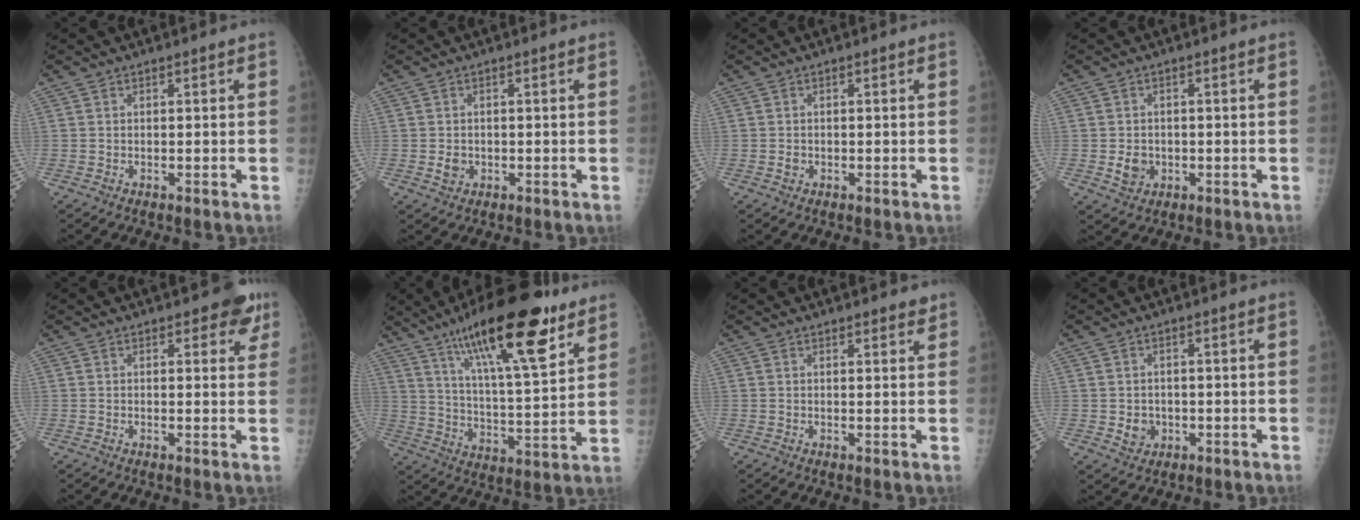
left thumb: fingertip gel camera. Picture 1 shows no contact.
{"total": 2.4, "force": [-0.5, 2.1, 1.2], "torque": [-0.011, 0.002, -0.005]}
{"total": 1.2, "force": [-0.3, 1.1, 0.5], "torque": [-0.003, 0.002, -0.006]}
{"total": 4.0, "force": [-0.8, 3.4, 1.9], "torque": [-0.021, 0.002, -0.008]}
{"total": 4.3, "force": [2.6, 2.4, 2.6], "torque": [0.005, -0.007, 0.023]}
{"total": 23.2, "force": [13.6, 6.1, 17.8], "torque": [-0.273, -0.043, 0.223]}
{"total": 2.0, "force": [1.7, 0.7, 0.8], "torque": [0.002, -0.007, 0.018]}
{"total": 3.5, "force": [-0.7, 3.1, 1.5], "torque": [-0.010, 0.002, -0.003]}